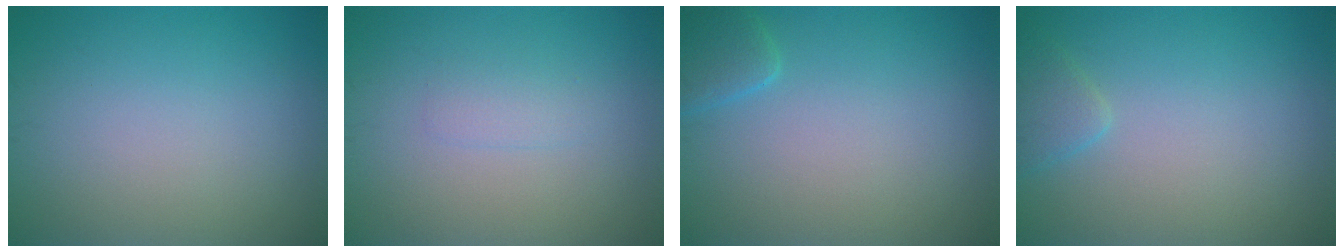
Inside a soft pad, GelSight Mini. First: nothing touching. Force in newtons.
{"total": 1.1, "press": 1.1, "slide": 0.1}
{"total": 2.1, "press": 2.1, "slide": 0.2}
{"total": 1.6, "press": 1.6, "slide": 0.1}